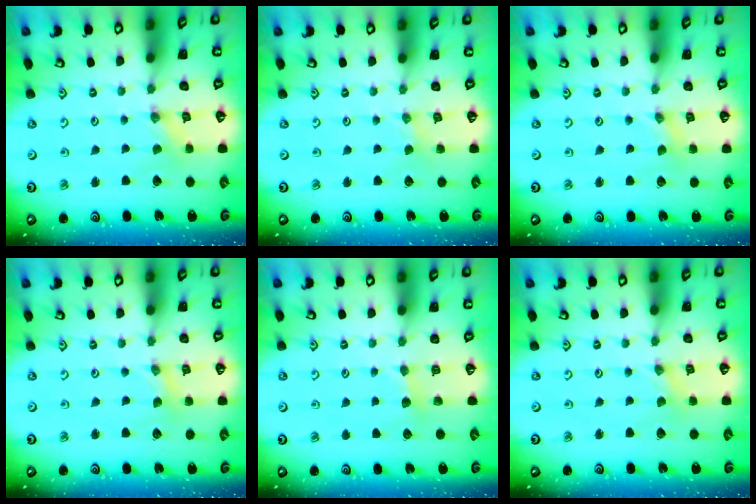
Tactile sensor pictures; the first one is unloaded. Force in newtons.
{"total": 0.0}
{"total": 0.0}
{"total": 1.4, "press": 1.4, "slide": 0.3}
{"total": 3.9, "press": 3.8, "slide": 0.5}
{"total": 0.0}